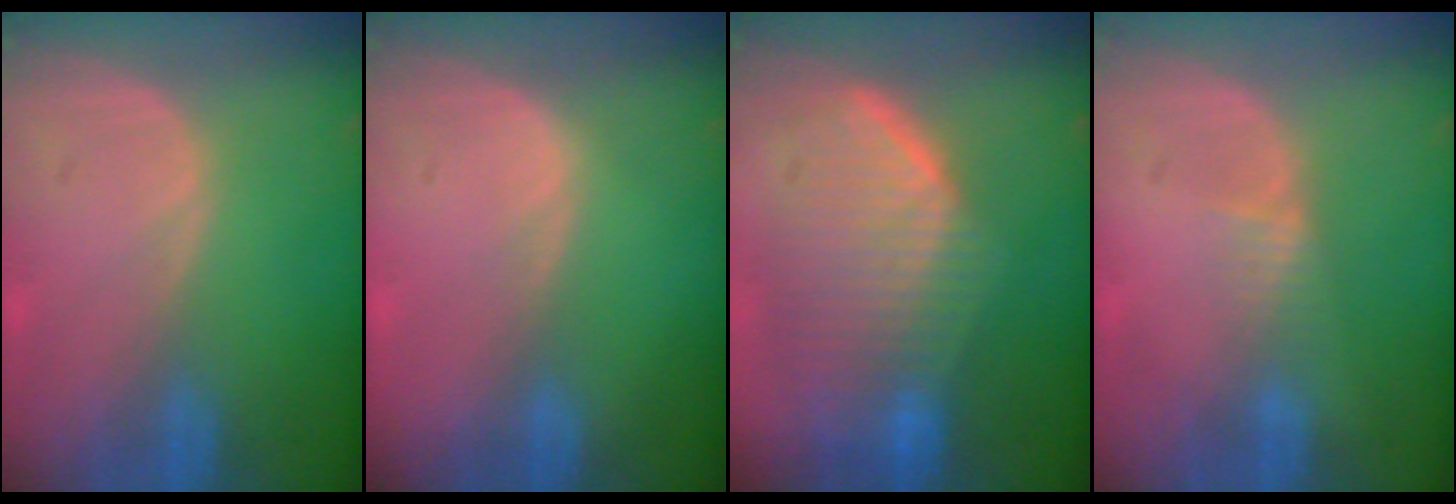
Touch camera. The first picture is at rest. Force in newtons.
{"total": 0.5, "press": 0.3, "slide": 0.4}
{"total": 10.1, "press": 9.0, "slide": 4.6}
{"total": 1.8, "press": 1.5, "slide": 1.0}